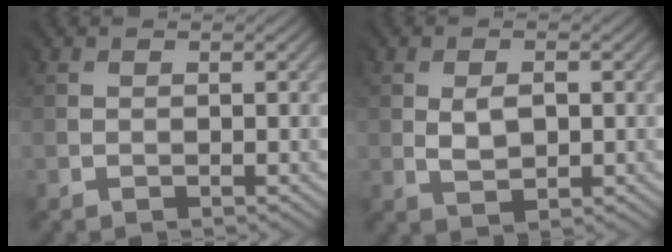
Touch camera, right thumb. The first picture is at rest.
{"total": 2.2, "force": [0.6, 1.5, 1.5], "torque": [-0.029, -0.002, 0.017]}